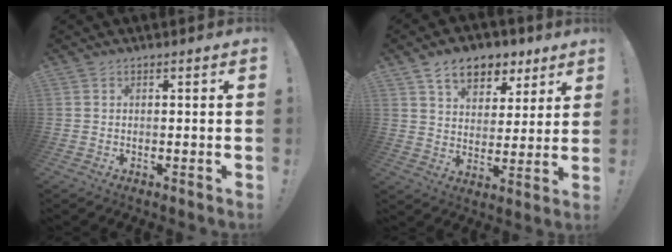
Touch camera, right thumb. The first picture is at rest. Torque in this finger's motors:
{"motor_torque": [-0.54, 1.32, 0.67, 0.57, 0.00]}